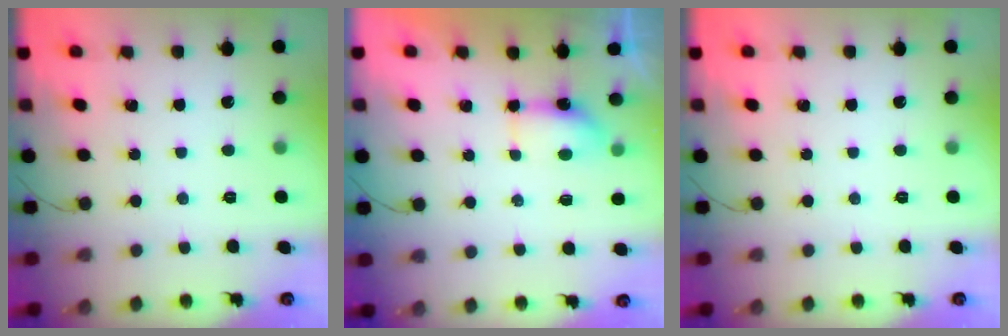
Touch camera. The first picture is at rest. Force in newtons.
{"total": 4.9, "press": 4.8, "slide": 0.7}
{"total": 0.0}